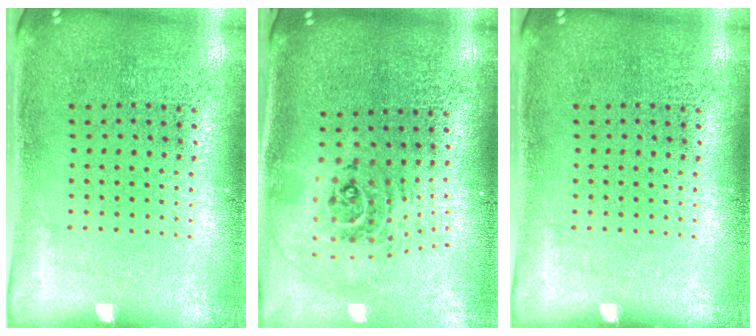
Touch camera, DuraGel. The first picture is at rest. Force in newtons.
{"total": 2.4, "press": 1.8, "slide": 1.6}
{"total": 0.0}